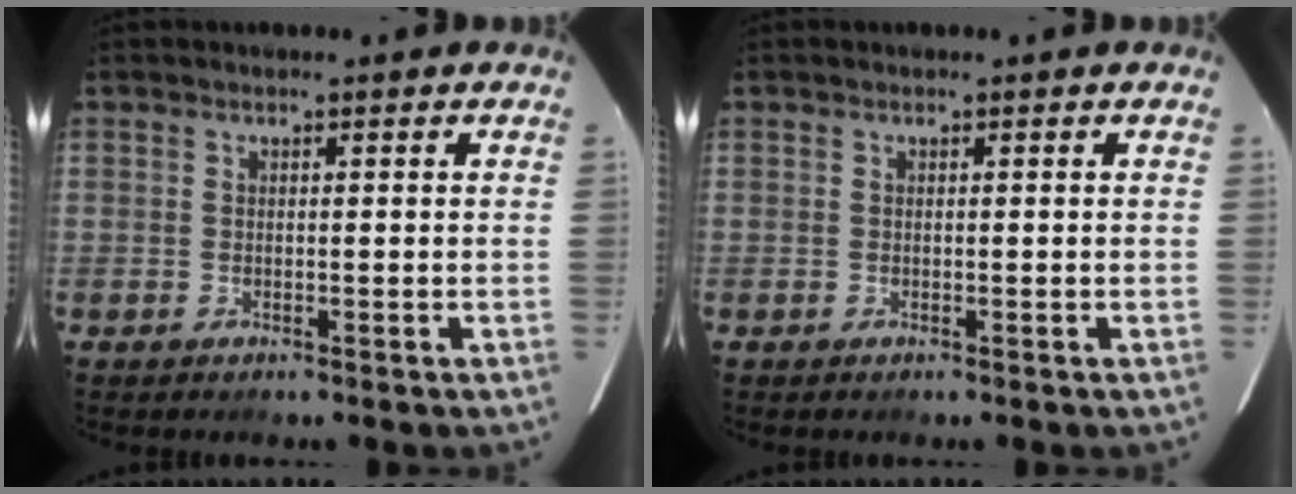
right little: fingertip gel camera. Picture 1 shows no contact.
{"total": 0.0}